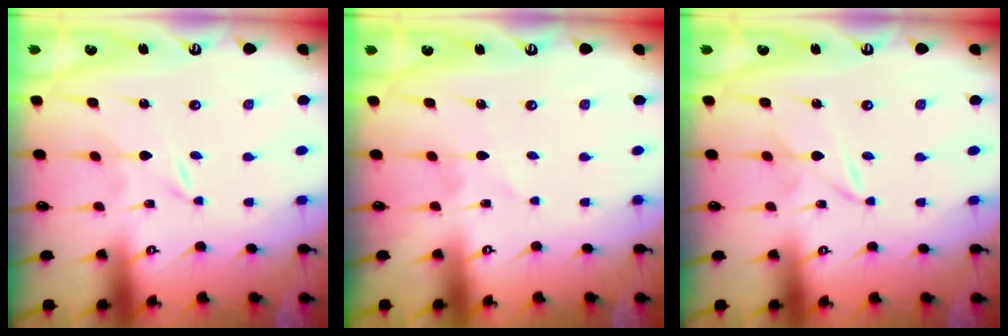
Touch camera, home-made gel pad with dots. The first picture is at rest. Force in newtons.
{"total": 1.4, "press": 1.4, "slide": 0.2}
{"total": 1.8, "press": 1.8, "slide": 0.2}